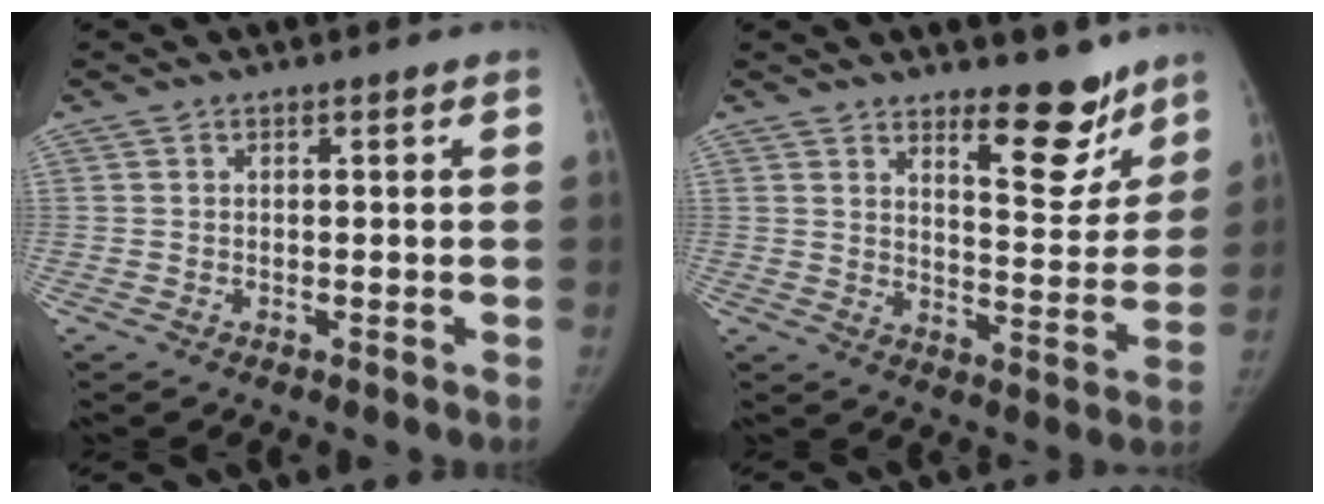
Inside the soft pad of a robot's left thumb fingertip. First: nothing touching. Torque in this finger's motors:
{"motor_torque": [0.58, -0.17, 0.73, -0.74, 0.17]}